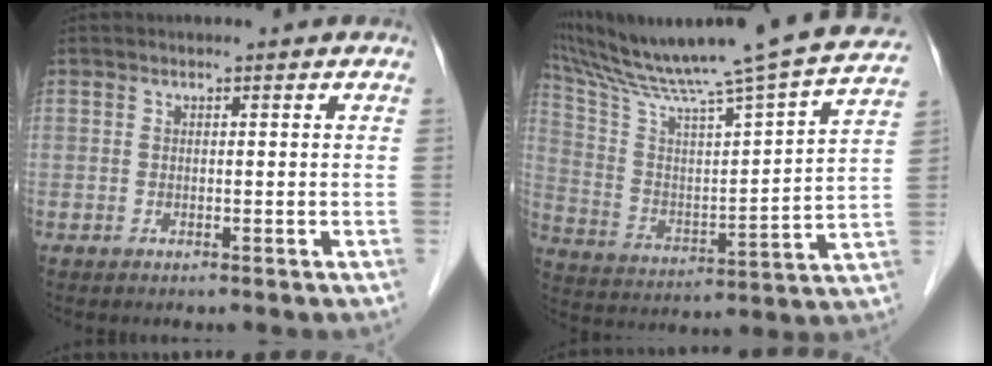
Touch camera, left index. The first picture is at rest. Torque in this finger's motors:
{"motor_torque": [0.92, -1.22, 0.26, 0.05]}